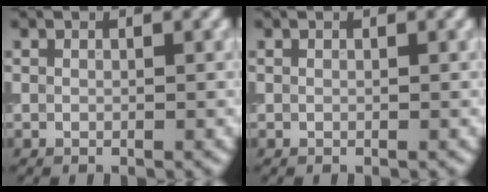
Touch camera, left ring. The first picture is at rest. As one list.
[{"total": 0.0}]